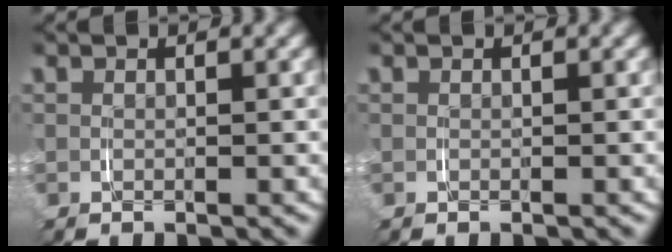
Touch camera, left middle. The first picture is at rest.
{"total": 0.0}